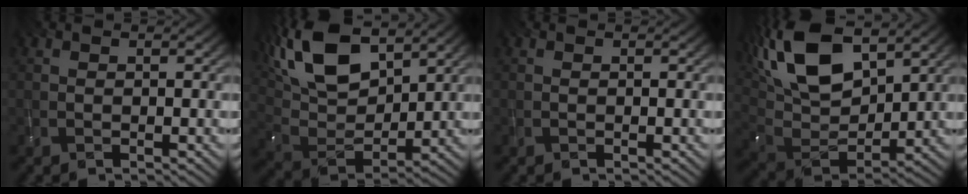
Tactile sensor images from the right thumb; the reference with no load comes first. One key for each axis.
{"total": 14.3, "fx": 8.0, "fy": 6.0, "fz": 10.2, "tx": -0.230, "ty": 0.021, "tz": 0.133}
{"total": 0.0}
{"total": 15.5, "fx": 7.5, "fy": 7.1, "fz": 11.6, "tx": -0.254, "ty": 0.025, "tz": 0.125}